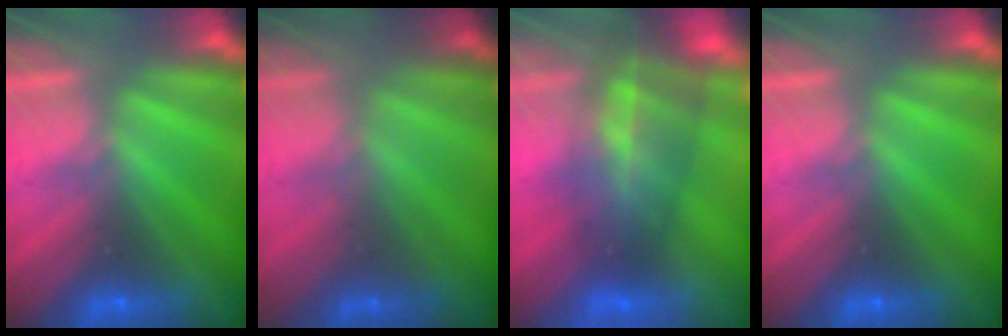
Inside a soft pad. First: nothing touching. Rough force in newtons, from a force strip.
{"total": 1.8}
{"total": 7.7}
{"total": 0.0}